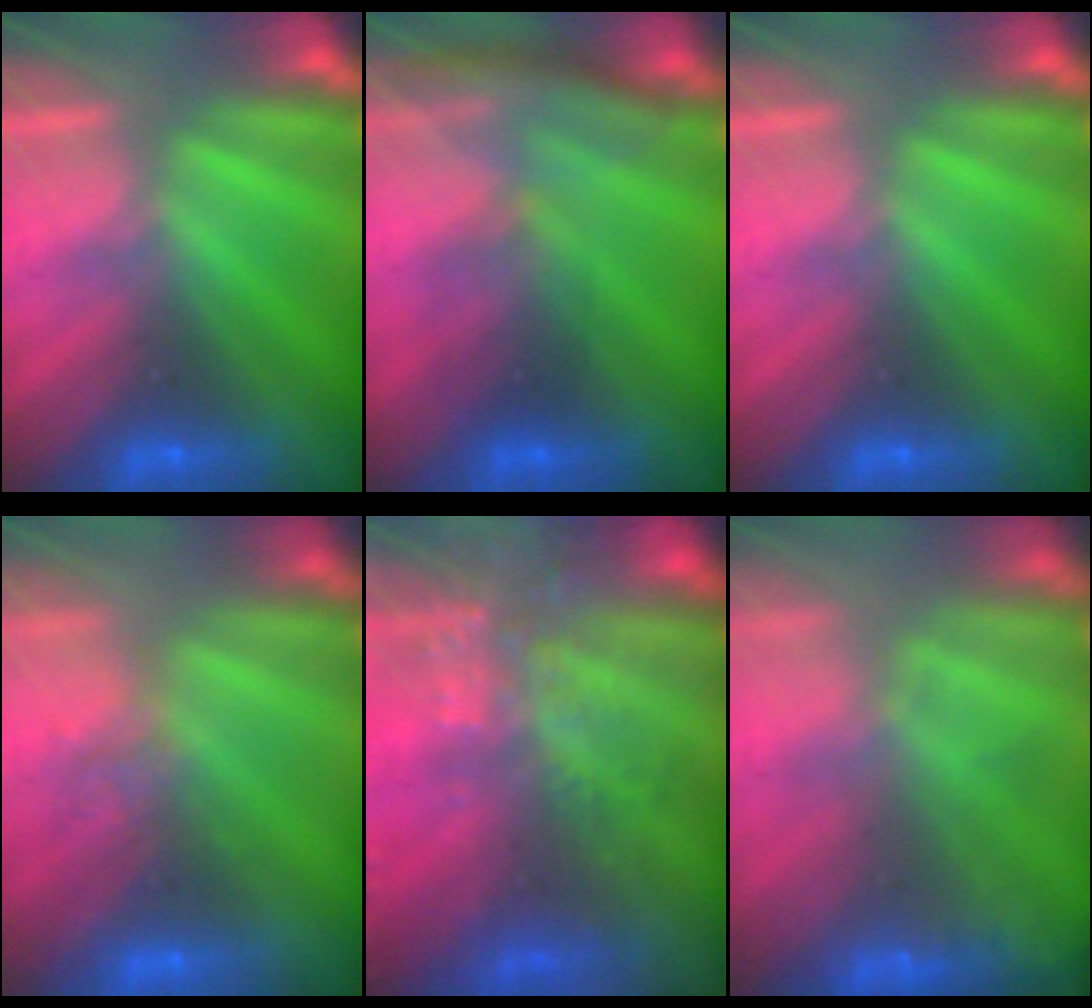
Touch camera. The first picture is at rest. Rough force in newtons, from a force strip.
{"total": 2.8}
{"total": 0.0}
{"total": 2.8}
{"total": 6.5}
{"total": 9.9}